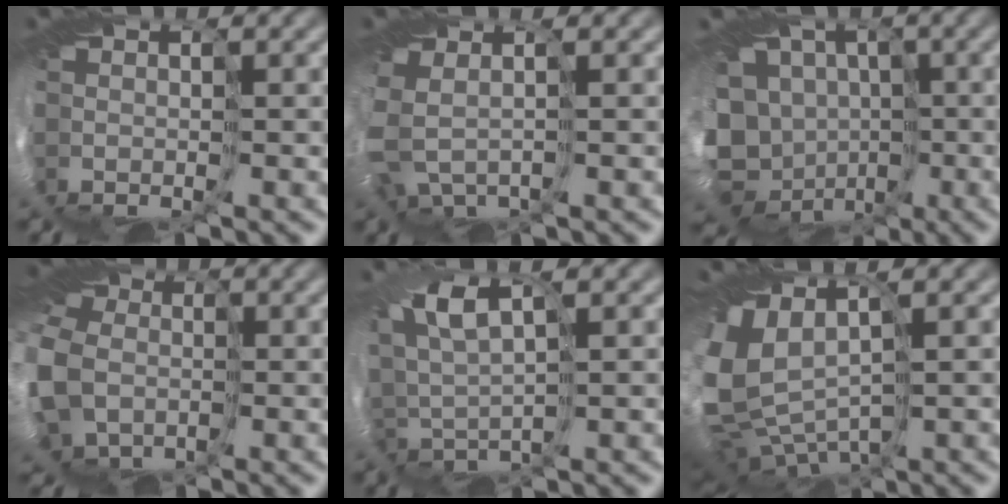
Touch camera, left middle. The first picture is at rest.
{"total": 2.5, "force": [-0.5, 2.0, 1.5], "torque": [-0.066, -0.022, 0.001]}
{"total": 14.7, "force": [-4.1, 12.5, 6.5], "torque": [-0.142, -0.018, -0.083]}
{"total": 11.7, "force": [-2.5, 9.9, 5.6], "torque": [-0.168, -0.024, -0.062]}
{"total": 2.8, "force": [2.1, 0.6, 1.8], "torque": [-0.055, 0.013, 0.041]}
{"total": 7.5, "force": [0.7, 5.0, 5.5], "torque": [-0.157, -0.007, 0.040]}